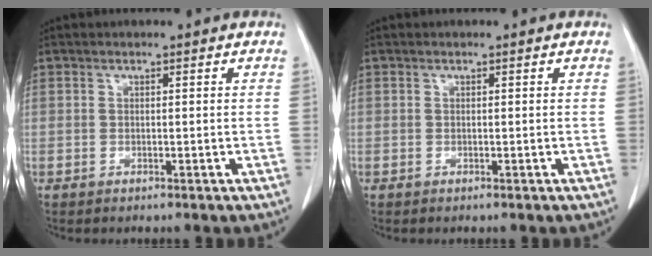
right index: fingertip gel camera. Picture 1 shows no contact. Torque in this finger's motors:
{"motor_torque": [0.00, 0.00, 0.00, 0.00]}